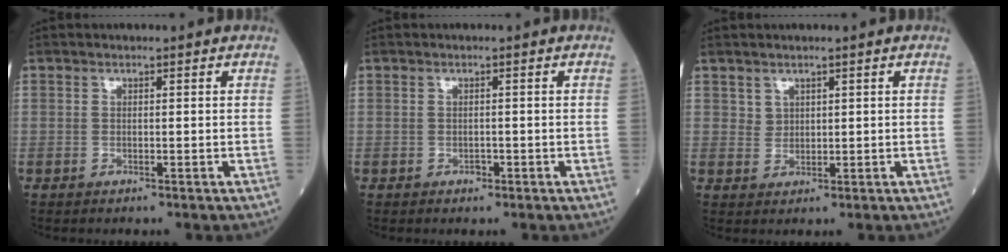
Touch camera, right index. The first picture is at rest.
{"total": 0.8, "force": [-0.5, 0.5, 0.3], "torque": [-0.003, 0.002, -0.008]}
{"total": 1.6, "force": [0.9, 1.3, 0.2], "torque": [0.004, 0.002, 0.015]}